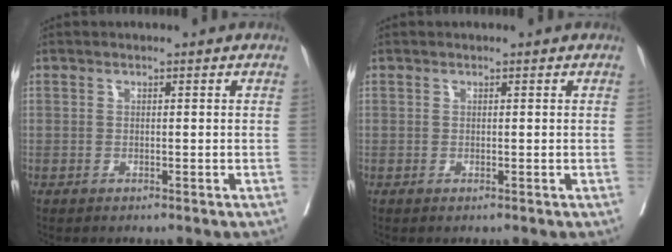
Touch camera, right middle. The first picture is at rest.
{"total": 0.0}